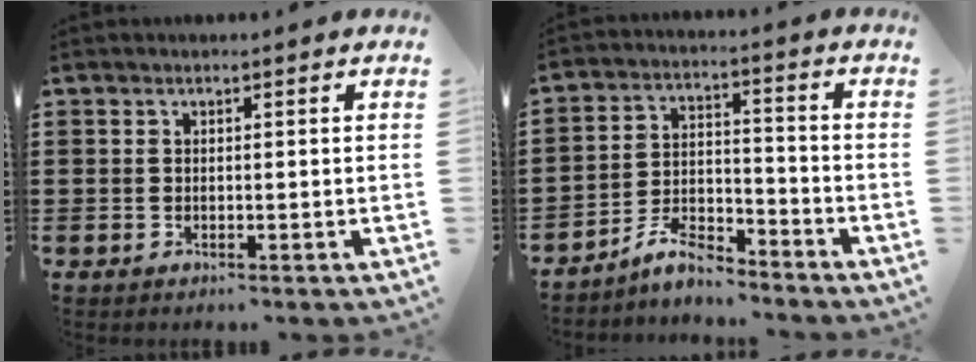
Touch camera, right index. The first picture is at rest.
{"total": 6.5, "force": [-5.8, 1.5, 2.4], "torque": [-0.052, 0.009, -0.112]}